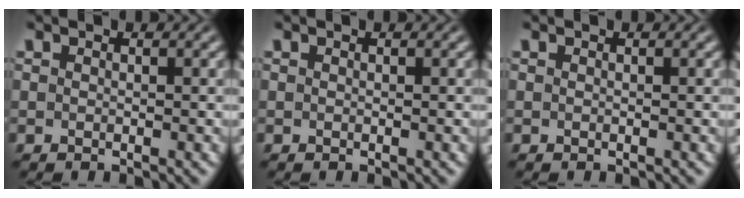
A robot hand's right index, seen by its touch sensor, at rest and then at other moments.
{"total": 0.0}
{"total": 0.0}